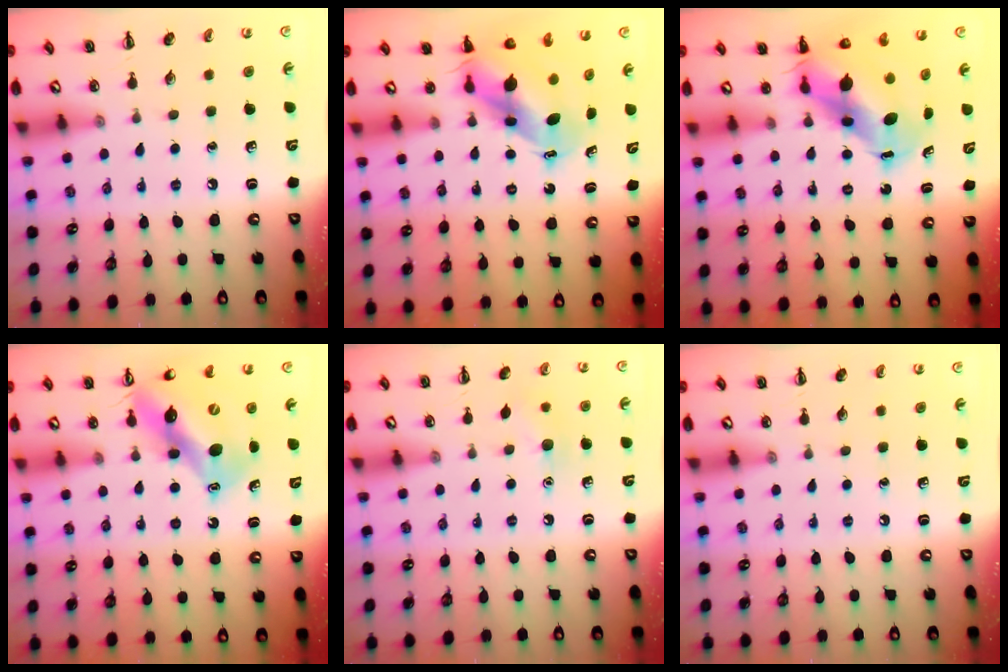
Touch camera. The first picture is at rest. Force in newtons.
{"total": 7.1, "press": 7.0, "slide": 1.5}
{"total": 10.0, "press": 9.6, "slide": 3.1}
{"total": 12.8, "press": 12.2, "slide": 3.9}
{"total": 6.2, "press": 6.0, "slide": 1.5}
{"total": 0.0}